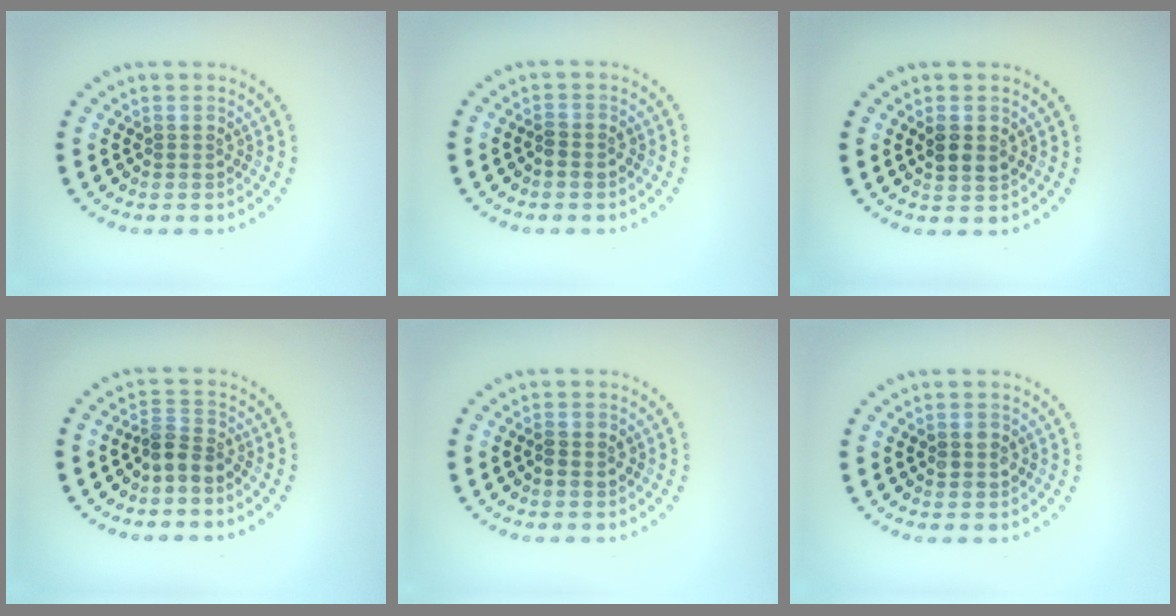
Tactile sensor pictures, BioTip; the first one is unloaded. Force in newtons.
{"total": 1.1, "press": 1.0, "slide": 0.4}
{"total": 1.7, "press": 1.7, "slide": 0.3}
{"total": 2.4, "press": 1.8, "slide": 1.6}
{"total": 1.2, "press": 1.2, "slide": 0.1}
{"total": 1.0, "press": 1.0, "slide": 0.1}